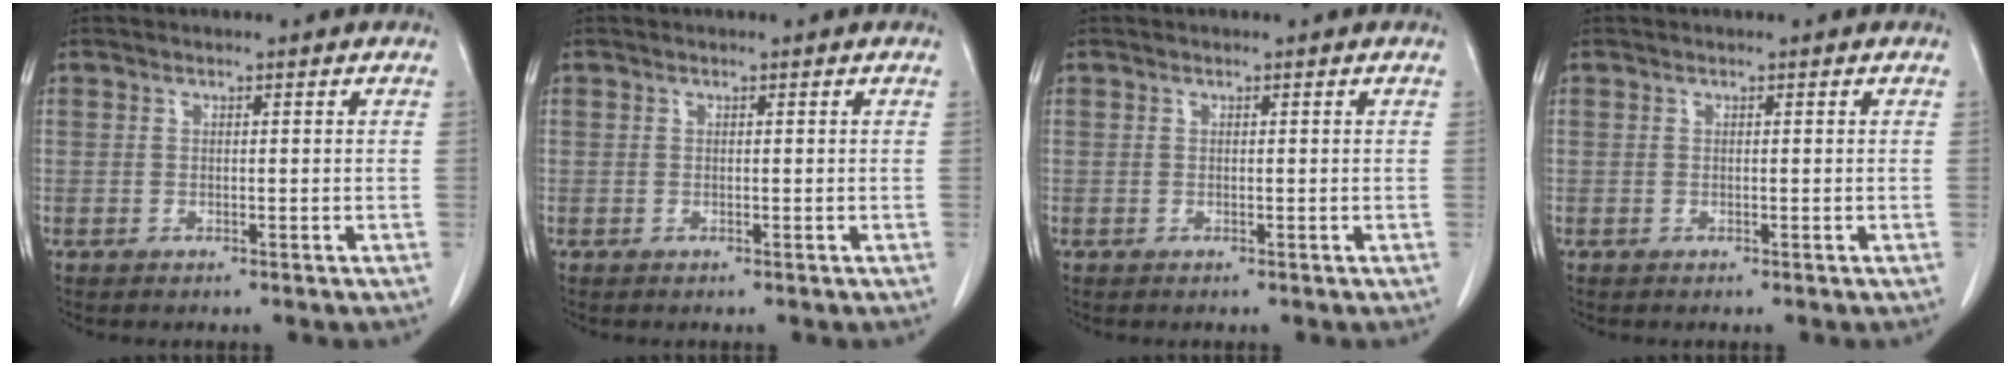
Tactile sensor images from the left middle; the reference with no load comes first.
{"total": 0.0}
{"total": 0.0}
{"total": 0.0}